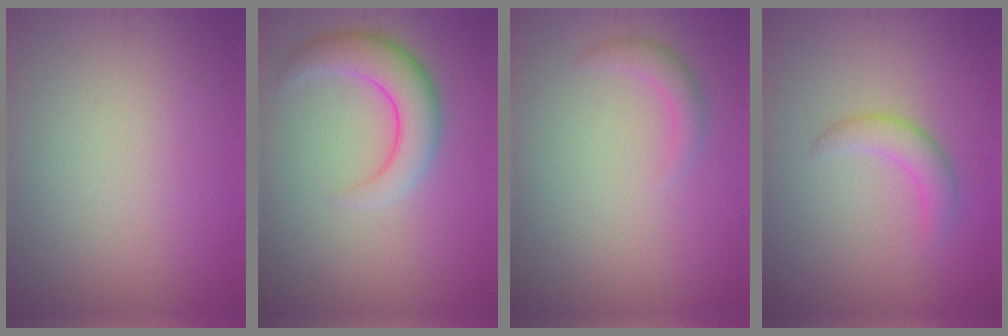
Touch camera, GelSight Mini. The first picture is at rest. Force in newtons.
{"total": 4.6, "press": 4.6, "slide": 0.3}
{"total": 1.5, "press": 1.5, "slide": 0.1}
{"total": 2.2, "press": 2.2, "slide": 0.2}